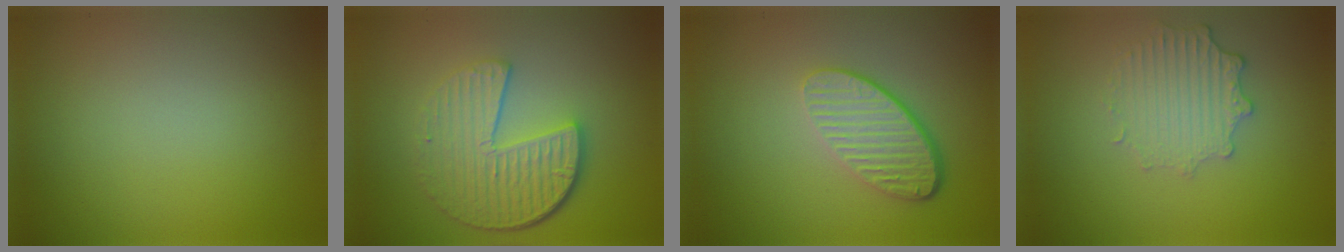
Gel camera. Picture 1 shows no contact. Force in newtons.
{"total": 6.3, "press": 4.4, "slide": 4.4}
{"total": 4.4, "press": 3.1, "slide": 3.1}
{"total": 2.8, "press": 2.5, "slide": 1.4}